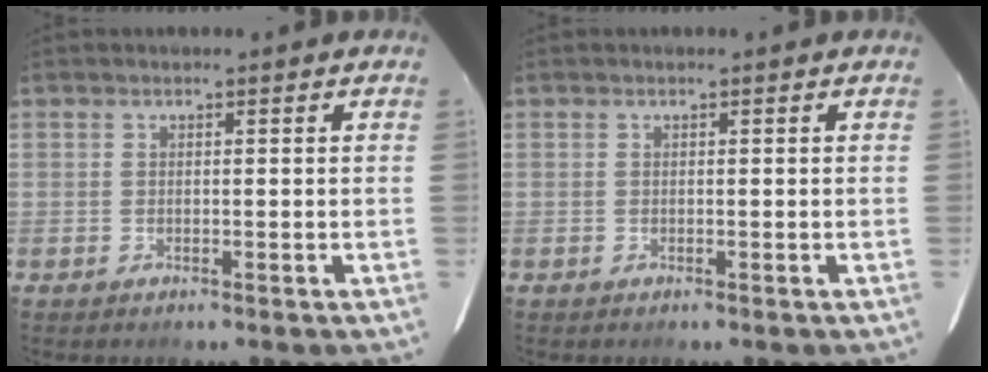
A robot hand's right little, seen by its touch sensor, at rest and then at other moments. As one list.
[{"total": 0.0}]